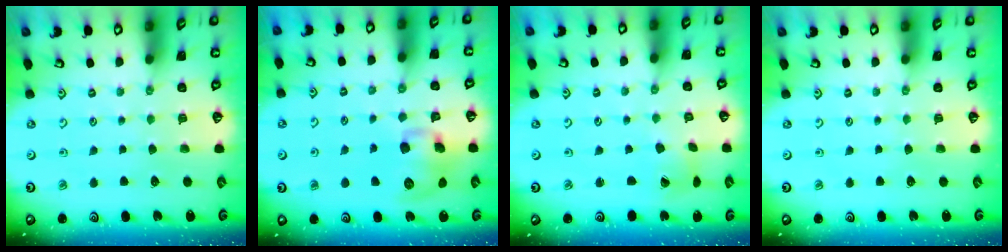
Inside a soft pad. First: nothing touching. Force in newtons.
{"total": 11.7, "press": 11.5, "slide": 2.0}
{"total": 2.7, "press": 2.7, "slide": 0.4}
{"total": 0.0}